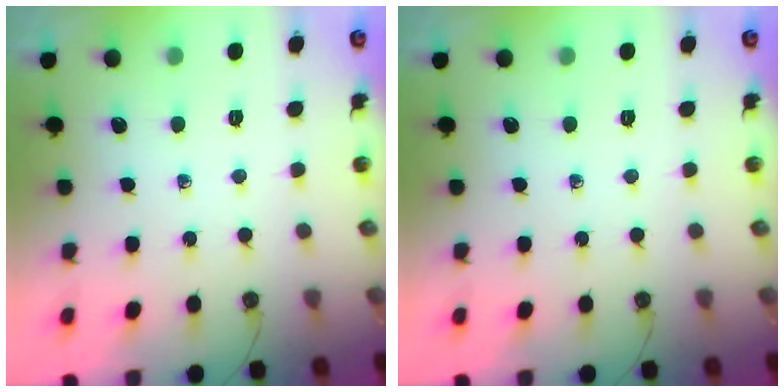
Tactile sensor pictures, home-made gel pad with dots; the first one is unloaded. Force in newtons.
{"total": 0.0}